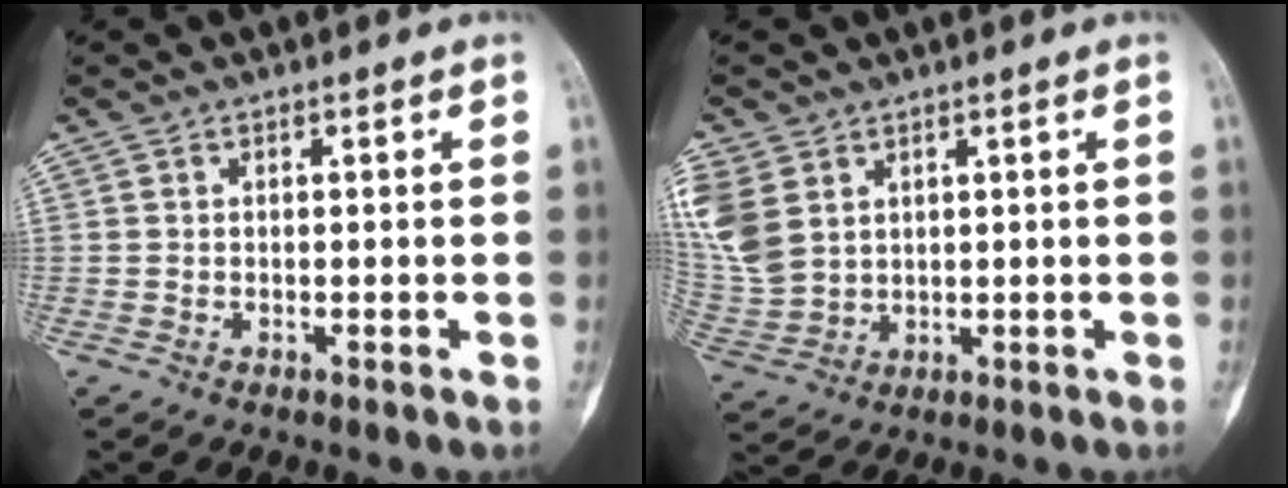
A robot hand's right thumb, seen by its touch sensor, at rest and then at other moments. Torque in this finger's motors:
{"motor_torque": [-0.77, 1.29, 0.59, 0.59, 0.13]}